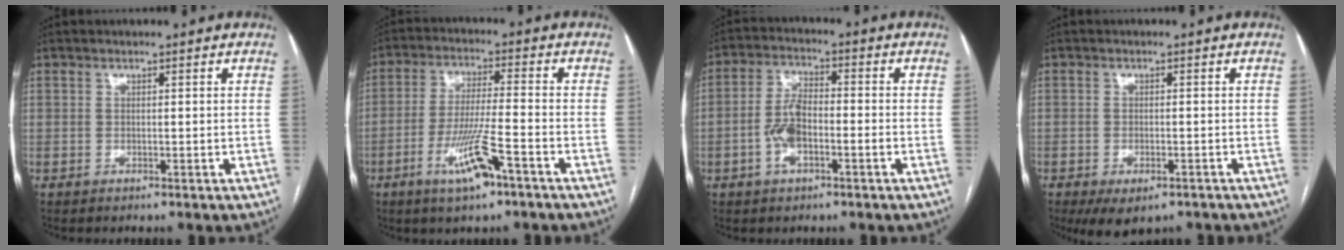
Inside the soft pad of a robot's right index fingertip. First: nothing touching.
{"total": 9.3, "force": [-4.9, 0.8, 7.9], "torque": [-0.155, -0.010, -0.085]}
{"total": 6.4, "force": [-1.9, 2.6, 5.5], "torque": [-0.122, 0.012, -0.037]}
{"total": 5.9, "force": [-4.0, 2.7, 3.4], "torque": [-0.050, -0.006, -0.054]}